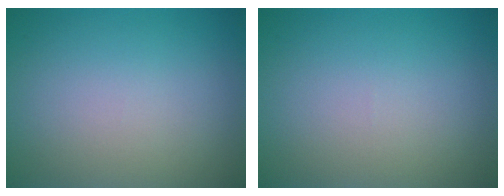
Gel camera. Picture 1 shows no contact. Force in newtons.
{"total": 0.0}